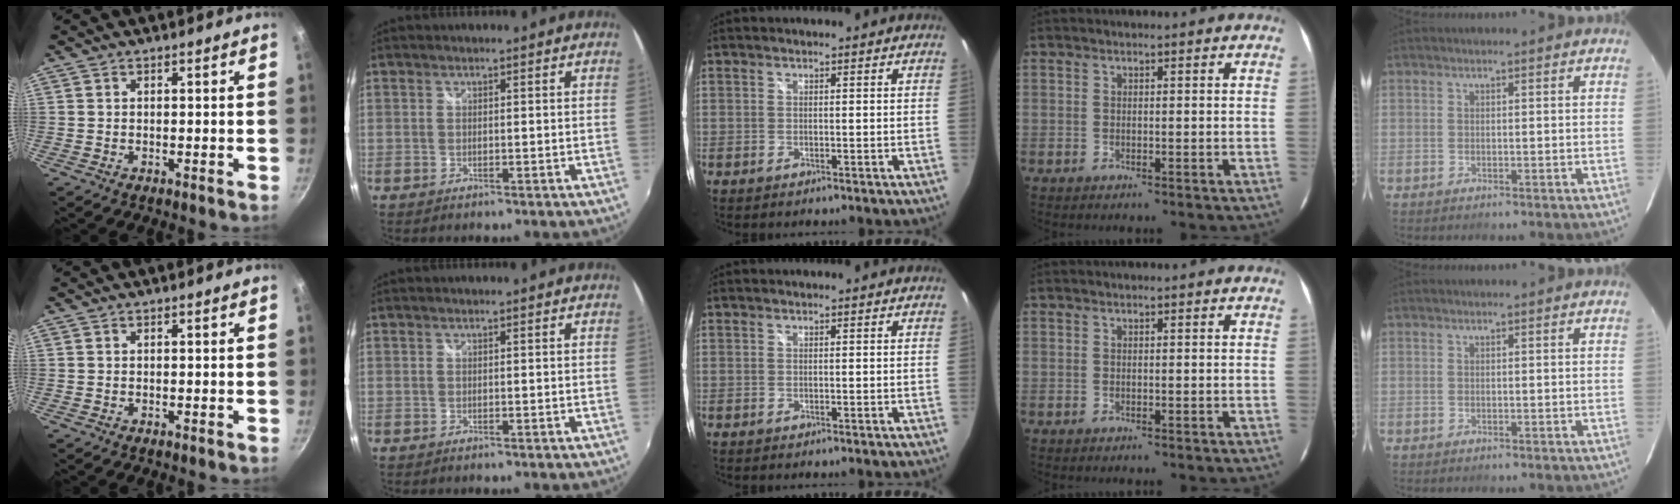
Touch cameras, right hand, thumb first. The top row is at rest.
{}